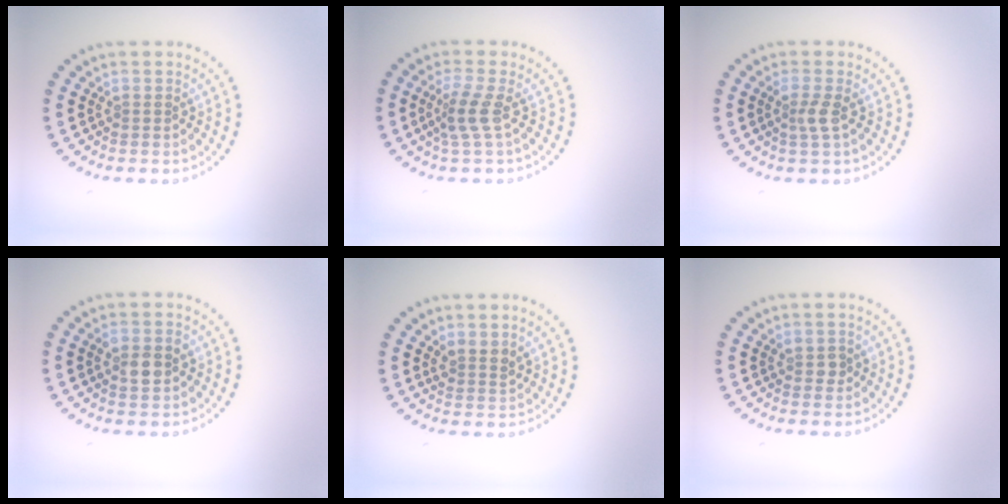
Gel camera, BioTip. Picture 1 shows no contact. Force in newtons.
{"total": 2.3, "press": 1.8, "slide": 1.5}
{"total": 1.7, "press": 1.2, "slide": 1.1}
{"total": 2.5, "press": 2.4, "slide": 0.3}
{"total": 1.7, "press": 1.4, "slide": 1.0}
{"total": 0.9, "press": 0.9, "slide": 0.2}